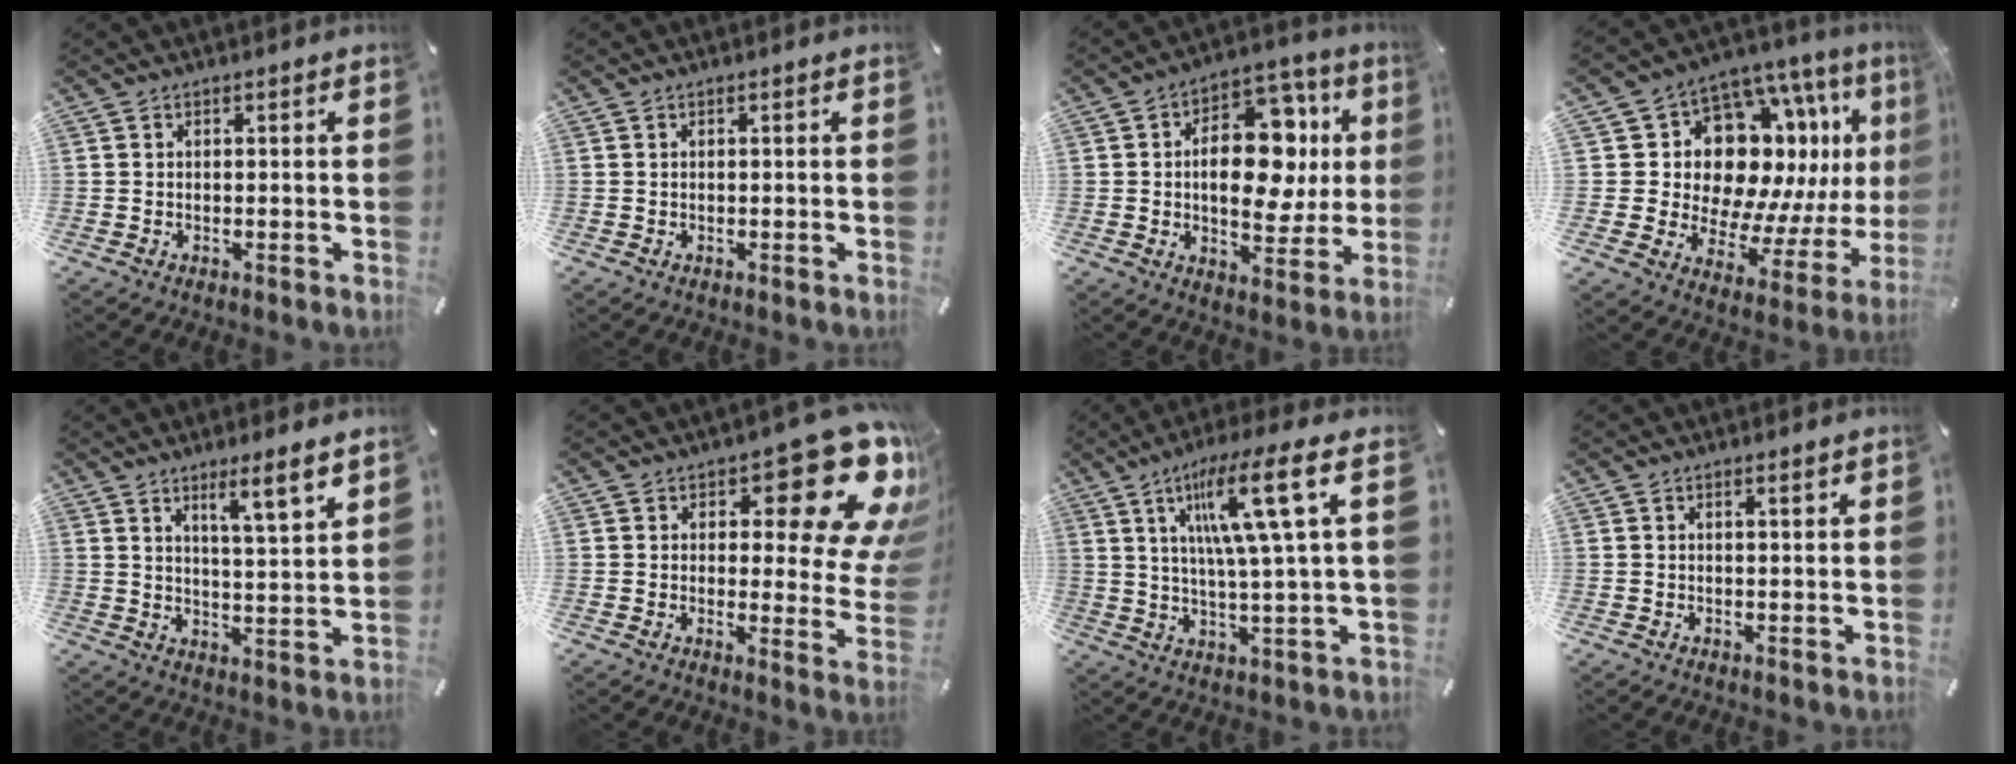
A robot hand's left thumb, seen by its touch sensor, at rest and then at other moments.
{"total": 0.0}
{"total": 18.1, "force": [2.4, 11.8, 13.4], "torque": [-0.175, -0.011, 0.046]}
{"total": 17.0, "force": [6.3, 12.8, 9.3], "torque": [-0.162, -0.075, 0.129]}
{"total": 6.9, "force": [5.3, 0.5, 4.4], "torque": [-0.065, -0.035, 0.085]}
{"total": 19.2, "force": [10.6, 7.9, 13.9], "torque": [-0.158, -0.083, 0.170]}
{"total": 16.1, "force": [6.1, 1.6, 14.8], "torque": [-0.262, -0.017, 0.081]}
{"total": 1.4, "force": [1.0, 0.2, 1.0], "torque": [-0.019, 0.000, 0.016]}